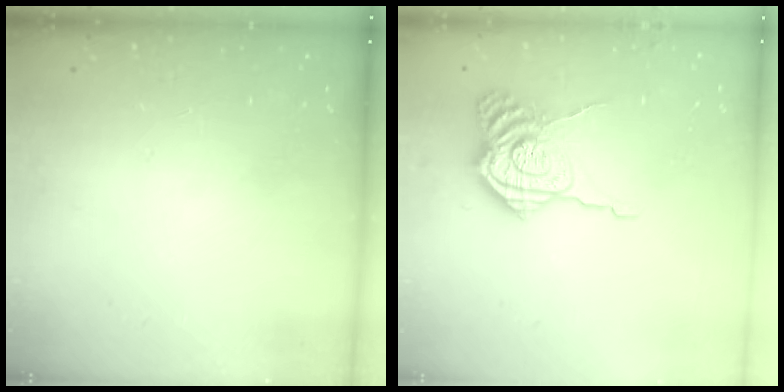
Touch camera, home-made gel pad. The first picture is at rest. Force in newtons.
{"total": 12.9, "press": 12.8, "slide": 1.3}